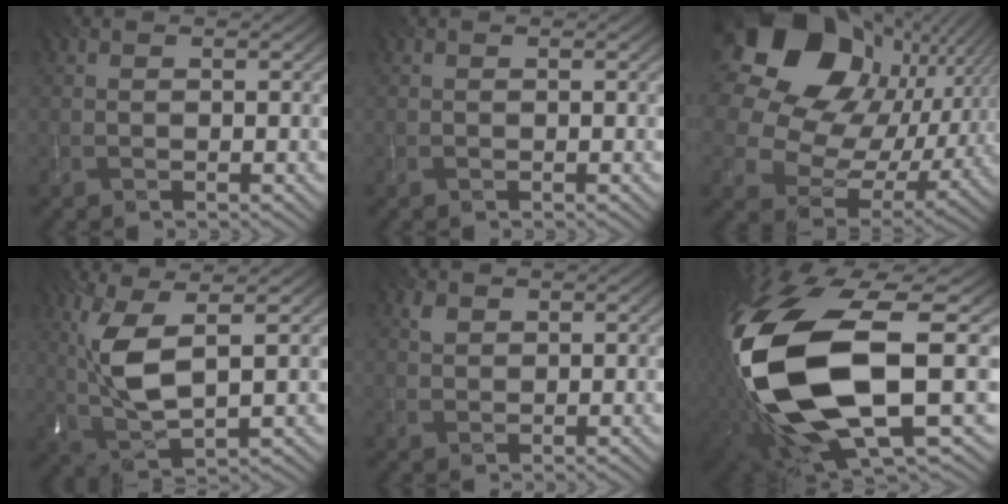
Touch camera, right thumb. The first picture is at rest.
{"total": 0.0}
{"total": 22.8, "force": [7.8, 16.7, 13.4], "torque": [-0.325, 0.021, 0.155]}
{"total": 8.3, "force": [1.9, 2.5, 7.7], "torque": [-0.180, 0.002, 0.042]}
{"total": 1.5, "force": [0.9, 1.0, 0.7], "torque": [-0.018, 0.003, 0.019]}
{"total": 19.1, "force": [-1.7, 8.2, 17.2], "torque": [-0.398, -0.049, -0.009]}